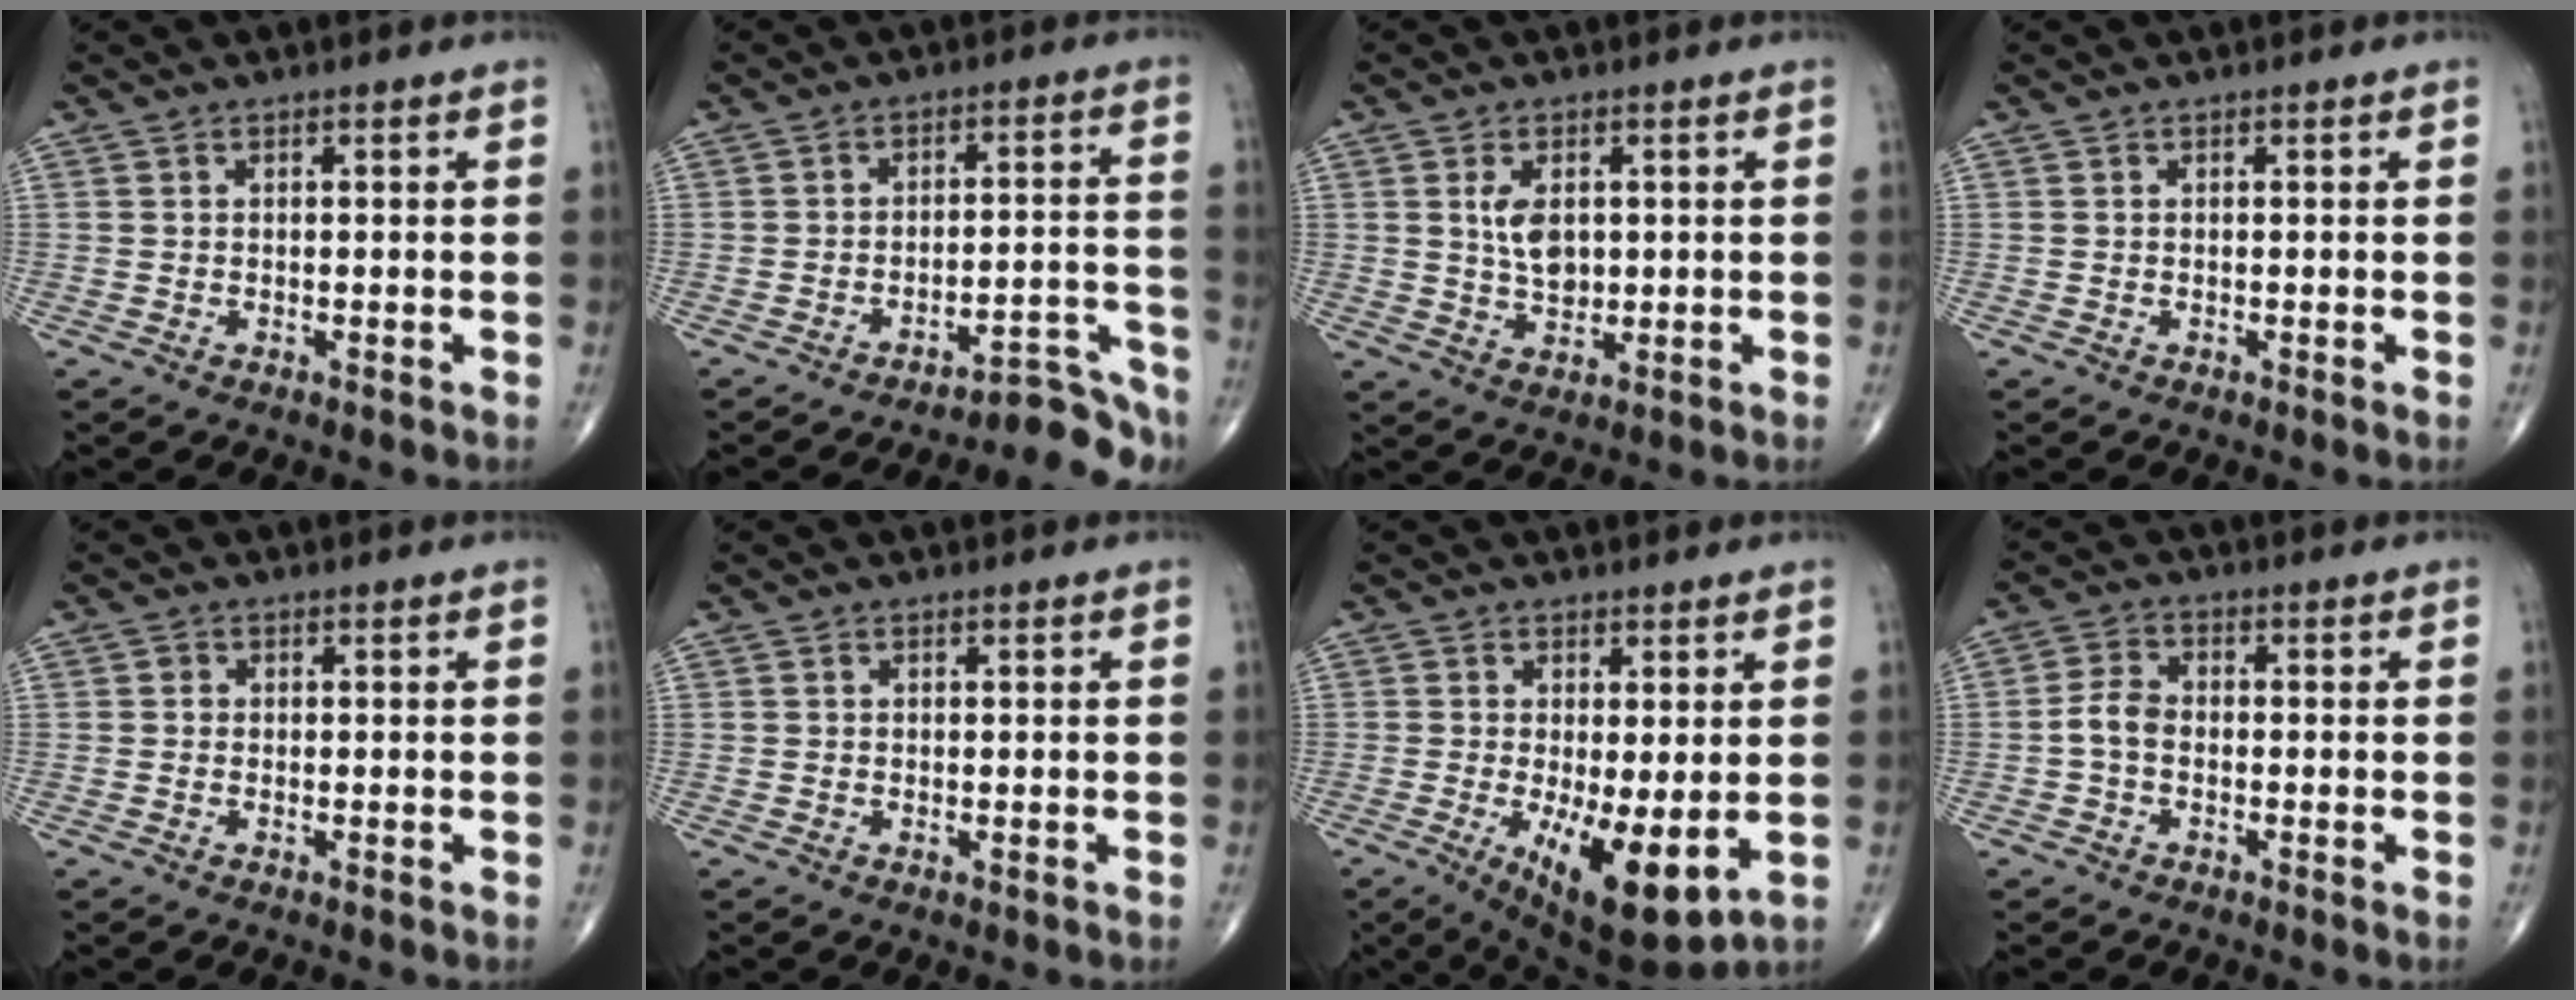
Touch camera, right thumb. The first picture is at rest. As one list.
[{"total": 7.9, "force": [-7.7, 0.4, 1.5], "torque": [0.010, 0.095, -0.112]}, {"total": 5.4, "force": [1.0, 3.2, 4.1], "torque": [-0.065, -0.008, 0.023]}, {"total": 0.0}, {"total": 0.7, "force": [0.0, 0.7, 0.2], "torque": [0.002, 0.002, -0.002]}, {"total": 0.0}, {"total": 11.7, "force": [-2.3, 4.1, 10.8], "torque": [-0.168, -0.027, -0.022]}, {"total": 3.7, "force": [-1.0, 2.5, 2.6], "torque": [-0.050, 0.013, -0.027]}]